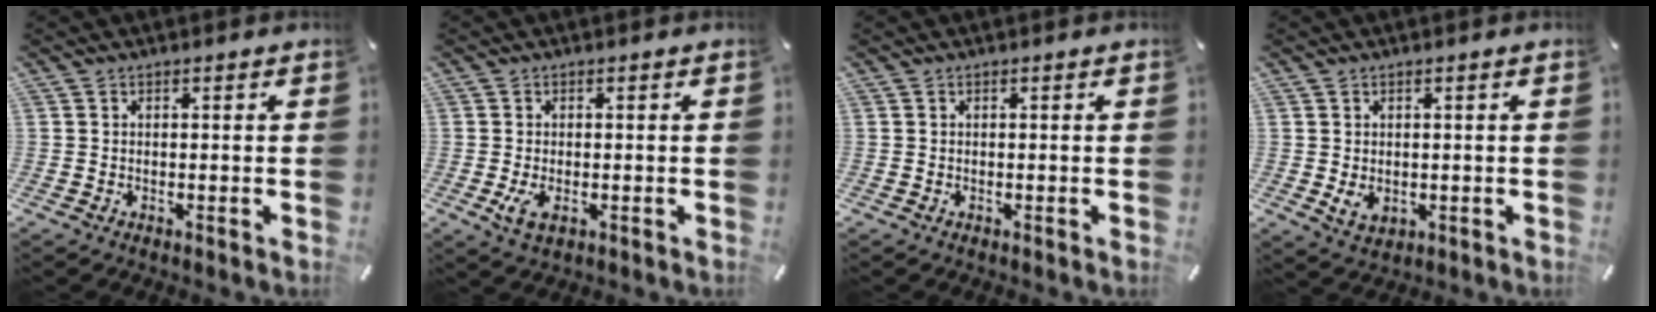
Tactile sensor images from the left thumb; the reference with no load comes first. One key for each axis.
{"total": 3.8, "fx": -0.7, "fy": 2.1, "fz": 3.1, "tx": -0.072, "ty": -0.010, "tz": -0.018}
{"total": 0.0}
{"total": 3.1, "fx": 0.2, "fy": 2.6, "fz": 1.7, "tx": -0.021, "ty": -0.006, "tz": 0.002}